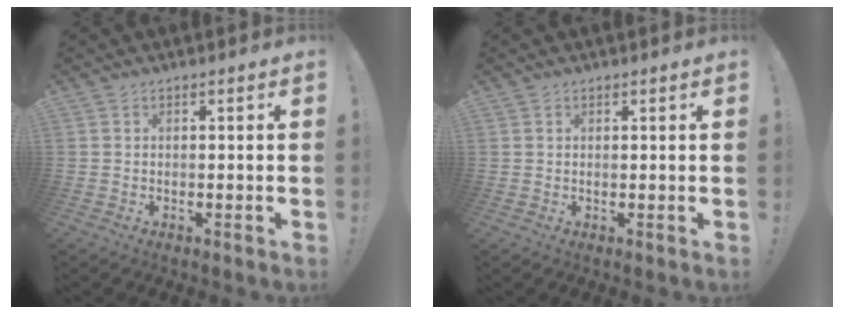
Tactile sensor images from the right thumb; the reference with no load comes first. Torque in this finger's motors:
{"motor_torque": [2.39, 2.36, 0.30, 0.44, 0.10]}